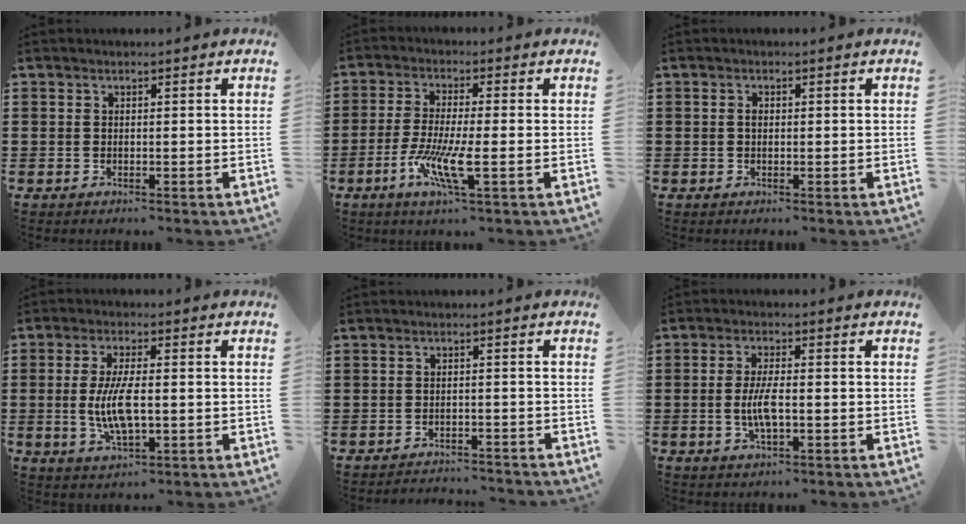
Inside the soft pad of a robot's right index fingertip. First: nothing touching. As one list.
[{"total": 7.7, "force": [-2.9, 1.0, 7.0], "torque": [-0.147, -0.017, -0.058]}, {"total": 0.9, "force": [0.0, 0.5, 0.7], "torque": [-0.016, 0.000, 0.000]}, {"total": 7.4, "force": [-0.6, 2.6, 6.9], "torque": [-0.155, -0.009, -0.020]}, {"total": 2.1, "force": [-2.1, 0.0, -0.2], "torque": [-0.003, 0.000, -0.047]}, {"total": 4.8, "force": [-0.7, 1.4, 4.5], "torque": [-0.100, -0.005, -0.021]}]